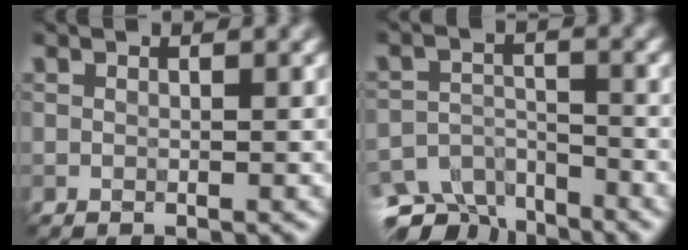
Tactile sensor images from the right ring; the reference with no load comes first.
{"total": 6.0, "force": [-5.5, 2.2, 0.4], "torque": [-0.001, -0.011, -0.085]}